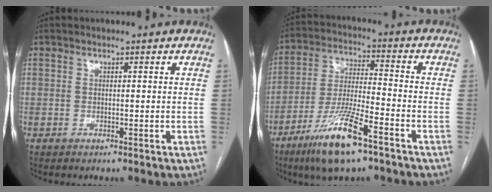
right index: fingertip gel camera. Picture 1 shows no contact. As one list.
[{"total": 12.9, "force": [-8.0, 1.9, 10.0], "torque": [-0.202, -0.024, -0.145]}]